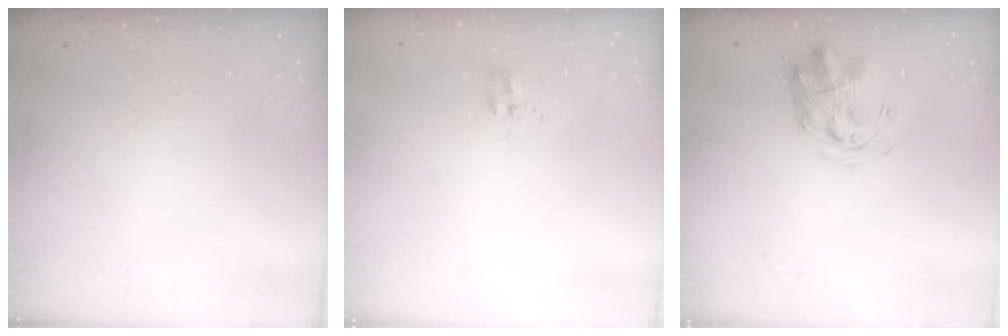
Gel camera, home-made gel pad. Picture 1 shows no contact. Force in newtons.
{"total": 2.3, "press": 2.0, "slide": 1.1}
{"total": 3.3, "press": 3.2, "slide": 0.8}